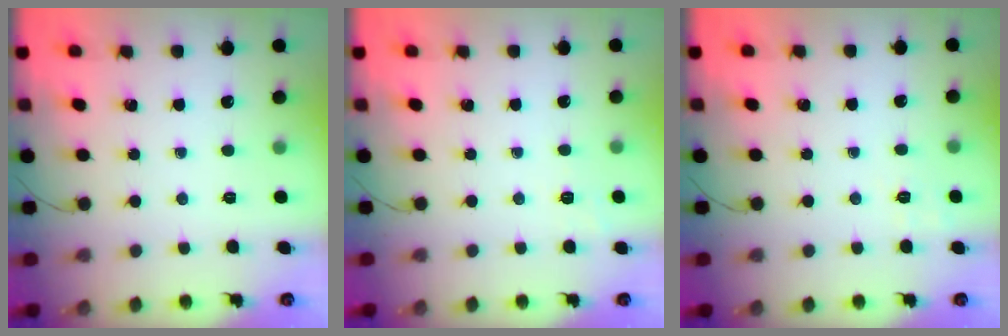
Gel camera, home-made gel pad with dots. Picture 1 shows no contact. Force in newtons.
{"total": 1.9, "press": 0.9, "slide": 1.6}
{"total": 2.0, "press": 1.1, "slide": 1.7}